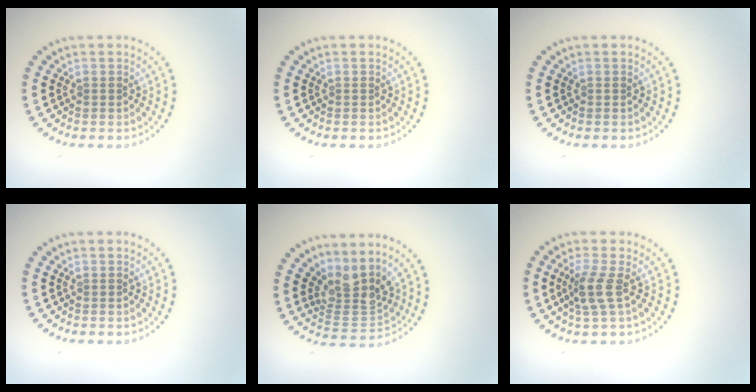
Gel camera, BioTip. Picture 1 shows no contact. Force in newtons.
{"total": 0.0}
{"total": 0.0}
{"total": 0.0}
{"total": 3.6, "press": 2.4, "slide": 2.7}
{"total": 2.6, "press": 2.0, "slide": 1.7}